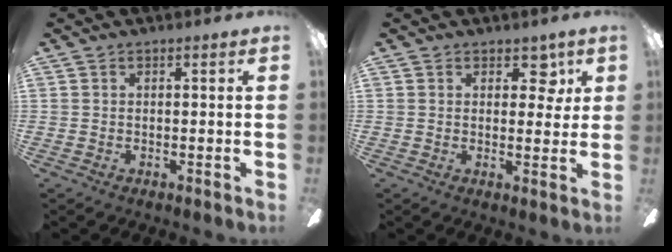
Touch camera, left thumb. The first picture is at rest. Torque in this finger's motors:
{"motor_torque": [-0.04, -0.04, -0.31, 0.06, -0.02]}